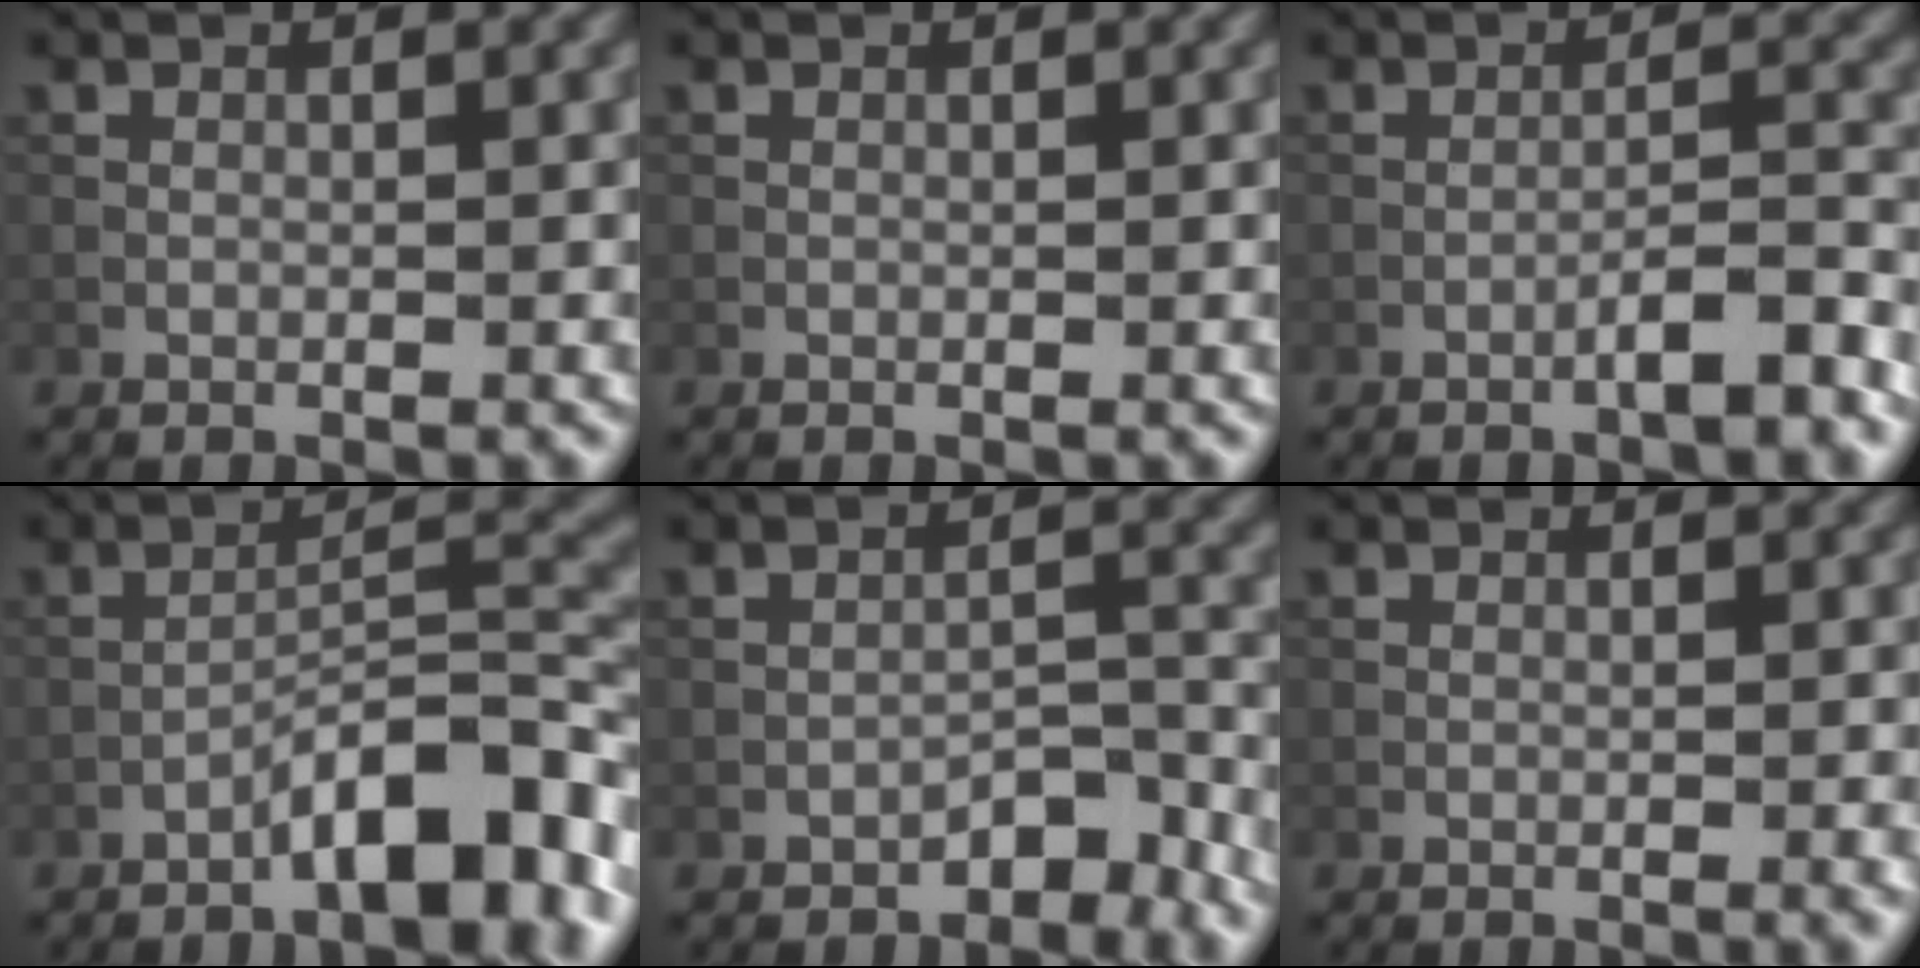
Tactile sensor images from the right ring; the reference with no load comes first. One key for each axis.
{"total": 0.0}
{"total": 3.1, "fx": -2.1, "fy": 0.3, "fz": 2.3, "tx": -0.034, "ty": 0.016, "tz": -0.036}
{"total": 7.4, "fx": -4.6, "fy": 1.9, "fz": 5.4, "tx": -0.078, "ty": 0.021, "tz": -0.076}
{"total": 2.9, "fx": -2.3, "fy": 1.2, "fz": 1.3, "tx": -0.014, "ty": 0.014, "tz": -0.037}
{"total": 0.9, "fx": -0.3, "fy": 0.2, "fz": 0.8, "tx": -0.009, "ty": -0.001, "tz": -0.006}